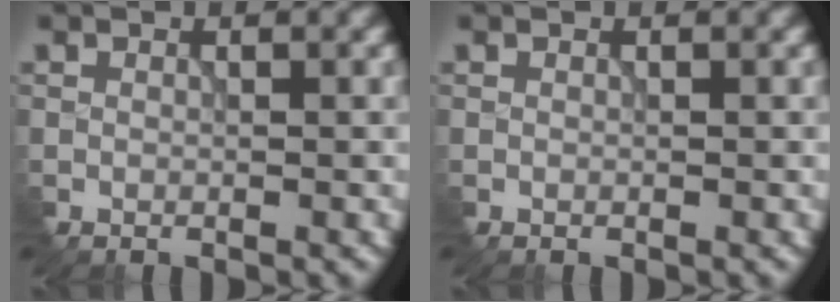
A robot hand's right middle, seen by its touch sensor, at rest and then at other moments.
{"total": 0.0}